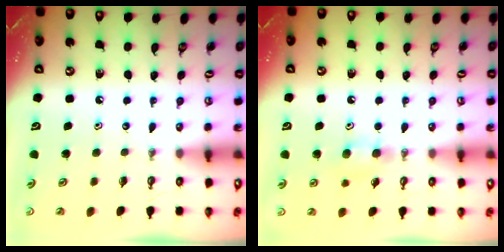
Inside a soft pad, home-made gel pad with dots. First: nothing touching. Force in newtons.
{"total": 6.3, "press": 6.2, "slide": 1.3}